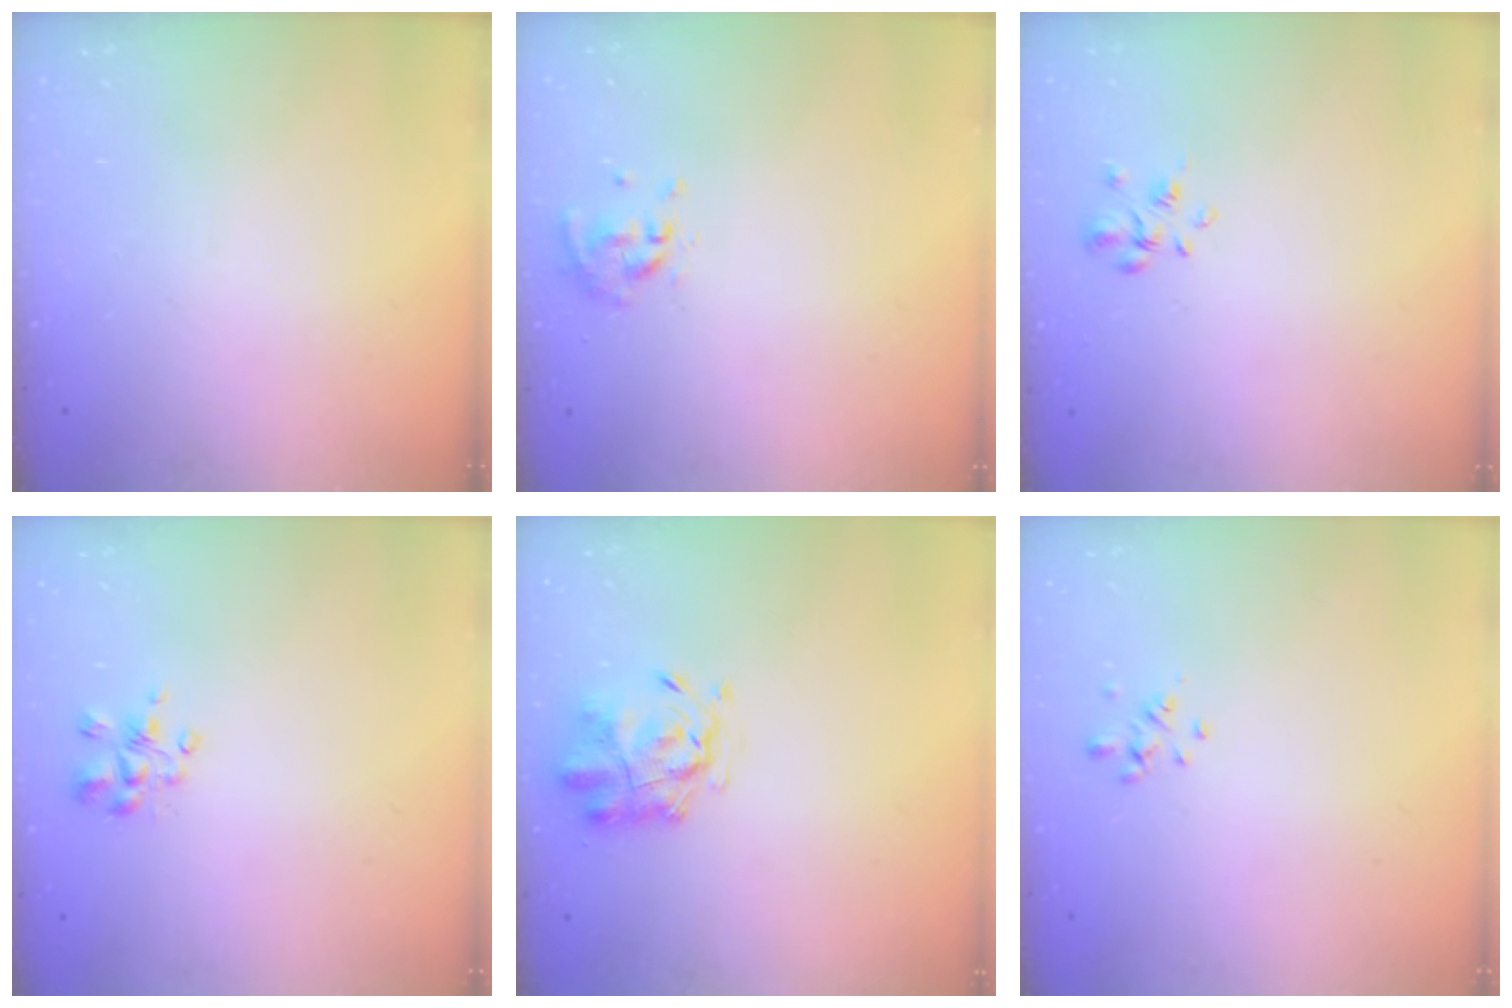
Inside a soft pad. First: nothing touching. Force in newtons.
{"total": 0.0}
{"total": 2.5, "press": 2.4, "slide": 0.9}
{"total": 3.2, "press": 3.2, "slide": 0.5}
{"total": 2.3, "press": 2.2, "slide": 0.7}
{"total": 1.0, "press": 0.7, "slide": 0.6}